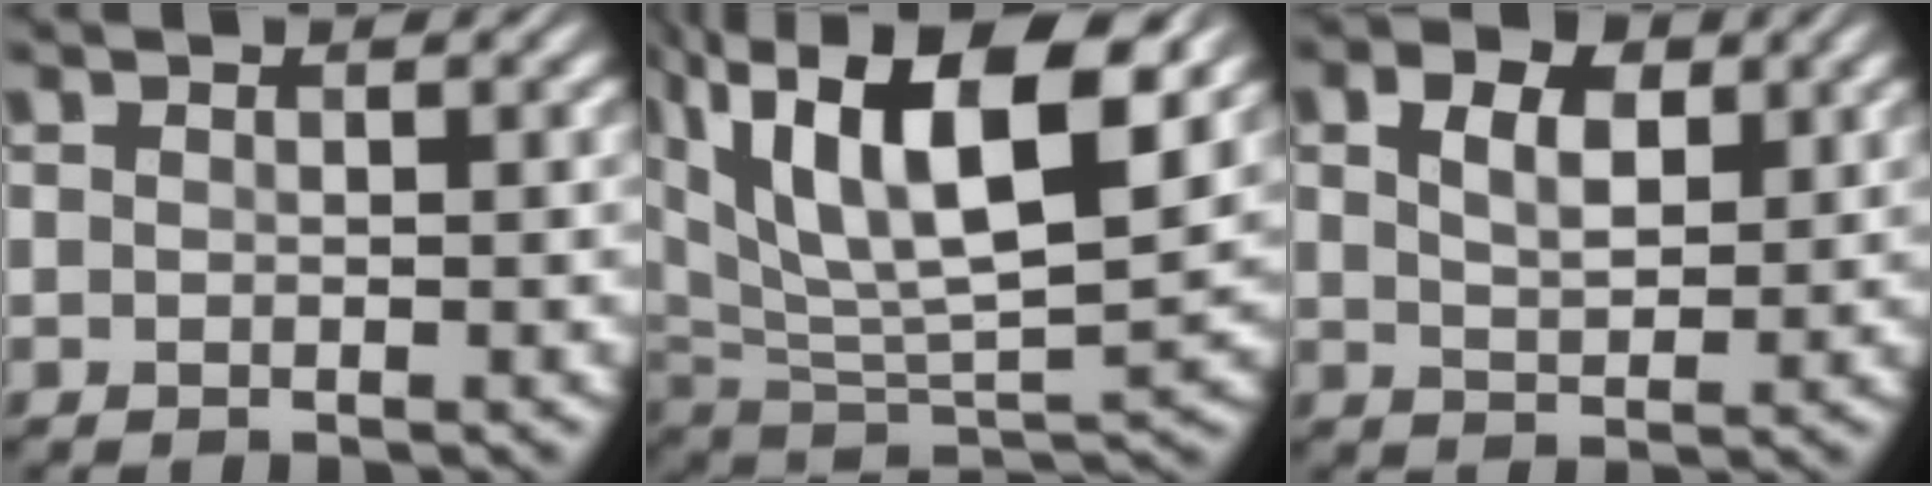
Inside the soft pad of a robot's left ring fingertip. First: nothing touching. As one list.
[{"total": 14.2, "force": [7.1, 5.2, 11.2], "torque": [-0.201, 0.013, 0.124]}, {"total": 4.1, "force": [1.9, 2.3, 2.9], "torque": [-0.046, 0.004, 0.028]}]